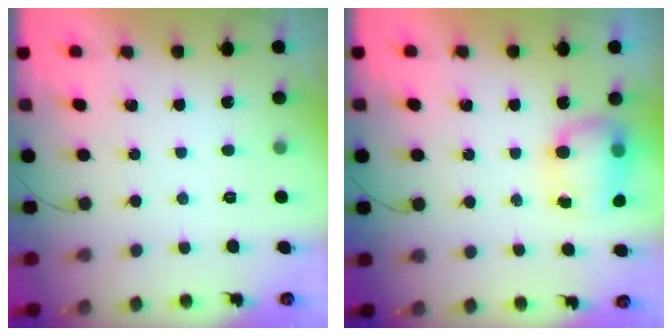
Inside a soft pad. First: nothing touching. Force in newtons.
{"total": 7.9, "press": 7.8, "slide": 0.6}